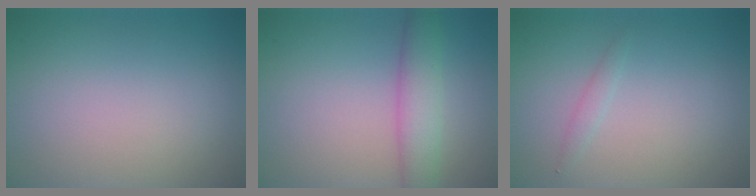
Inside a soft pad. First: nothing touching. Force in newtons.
{"total": 3.8, "press": 3.8, "slide": 0.1}
{"total": 0.8, "press": 0.8, "slide": 0.0}